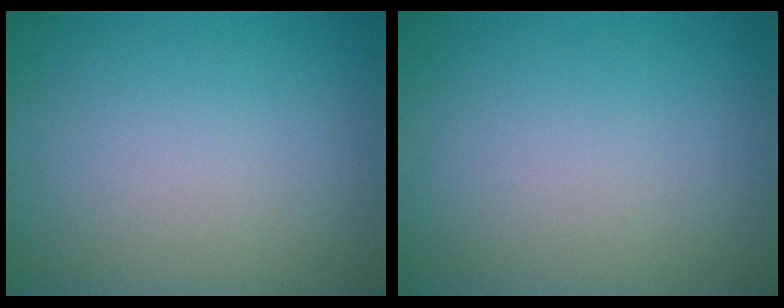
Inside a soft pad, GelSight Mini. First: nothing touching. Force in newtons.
{"total": 0.0}